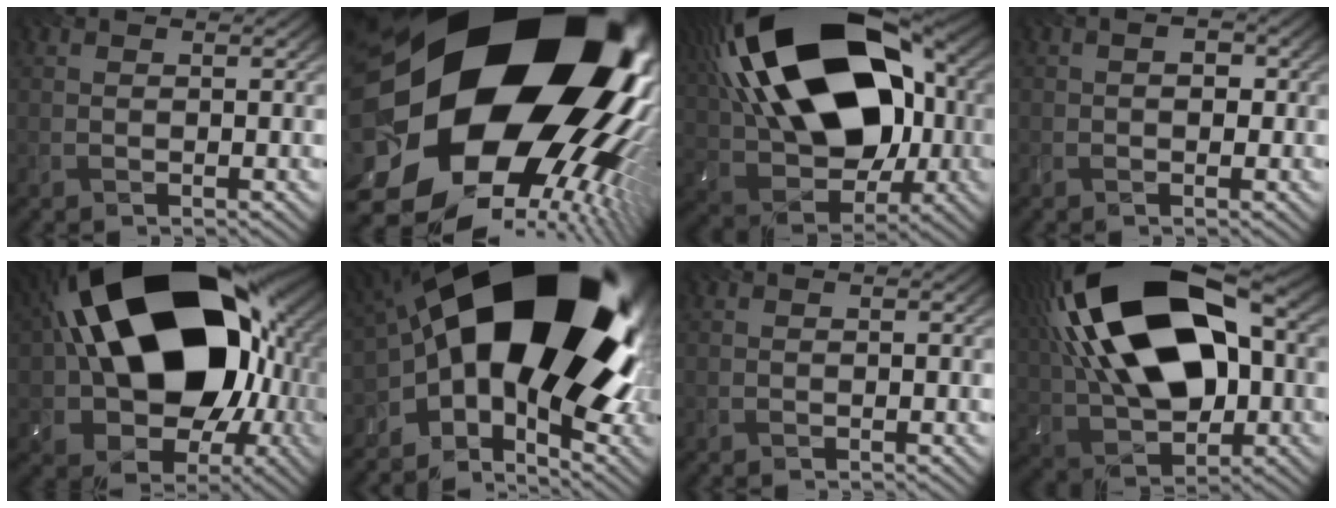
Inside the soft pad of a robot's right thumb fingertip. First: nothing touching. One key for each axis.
{"total": 23.2, "fx": -0.4, "fy": 17.4, "fz": 15.3, "tx": -0.236, "ty": -0.102, "tz": -0.037}
{"total": 22.1, "fx": 4.9, "fy": 13.4, "fz": 16.9, "tx": -0.337, "ty": 0.041, "tz": 0.075}
{"total": 1.3, "fx": -0.4, "fy": 0.6, "fz": 1.1, "tx": -0.017, "ty": 0.000, "tz": -0.006}
{"total": 23.2, "fx": 3.5, "fy": 15.4, "fz": 17.0, "tx": -0.313, "ty": -0.010, "tz": 0.066}
{"total": 21.2, "fx": 0.9, "fy": 11.6, "fz": 17.8, "tx": -0.288, "ty": -0.048, "tz": 0.035}
{"total": 0.0}
{"total": 20.9, "fx": 4.2, "fy": 11.4, "fz": 17.0, "tx": -0.319, "ty": 0.039, "tz": 0.051}